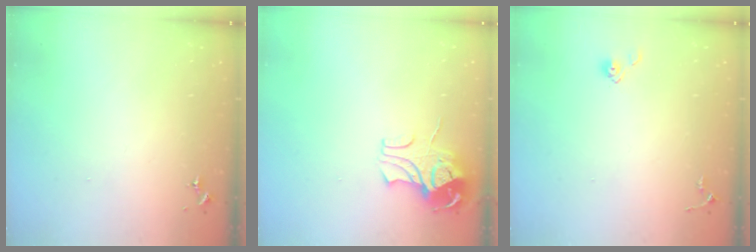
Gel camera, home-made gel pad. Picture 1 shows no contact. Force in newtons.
{"total": 9.4, "press": 9.4, "slide": 1.1}
{"total": 3.3, "press": 3.3, "slide": 0.4}